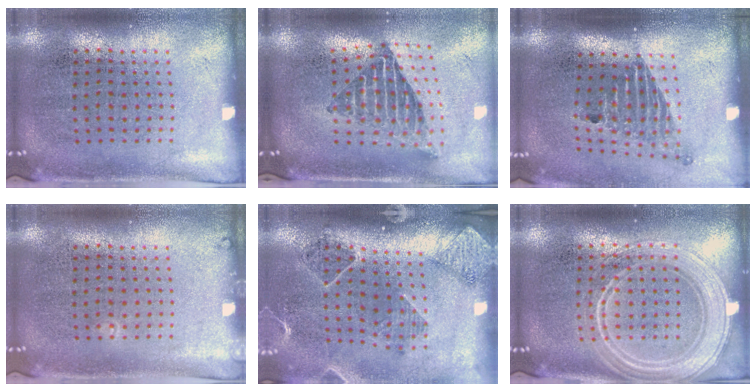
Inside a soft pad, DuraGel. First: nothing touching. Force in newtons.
{"total": 2.3, "press": 1.6, "slide": 1.7}
{"total": 1.6, "press": 1.1, "slide": 1.2}
{"total": 0.7, "press": 0.7, "slide": 0.2}
{"total": 1.6, "press": 1.6, "slide": 0.1}
{"total": 3.7, "press": 3.7, "slide": 0.6}